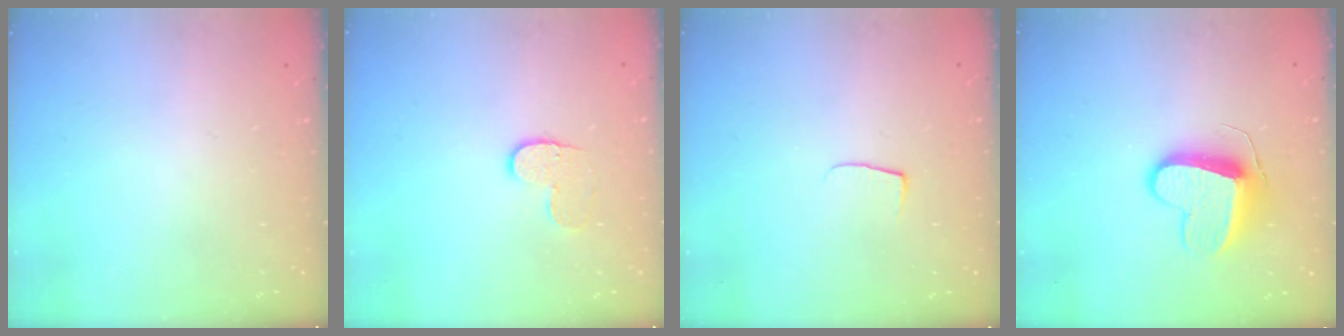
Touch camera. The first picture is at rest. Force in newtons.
{"total": 6.3, "press": 6.3, "slide": 0.7}
{"total": 4.2, "press": 4.1, "slide": 0.5}
{"total": 9.9, "press": 9.9, "slide": 0.0}